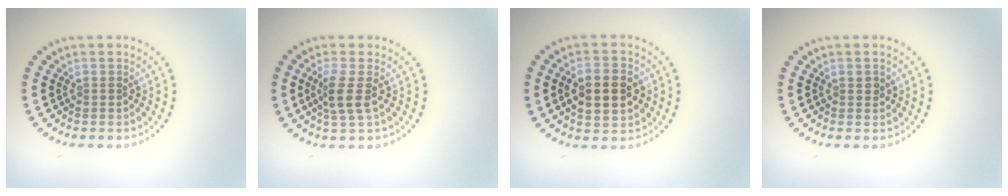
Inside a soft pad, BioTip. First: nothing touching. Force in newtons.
{"total": 2.5, "press": 2.0, "slide": 1.5}
{"total": 4.9, "press": 4.9, "slide": 0.4}
{"total": 0.8, "press": 0.8, "slide": 0.2}